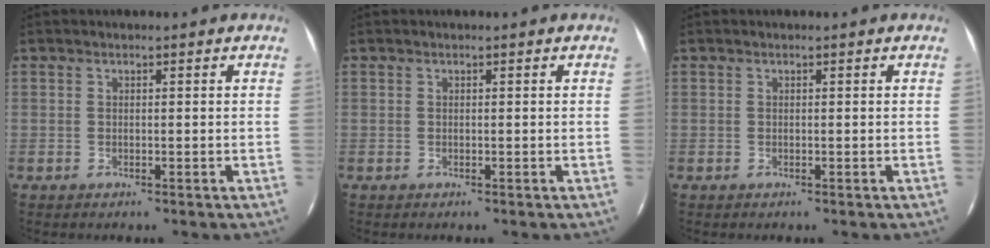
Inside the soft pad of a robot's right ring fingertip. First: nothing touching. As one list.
[{"total": 0.0}, {"total": 0.0}]